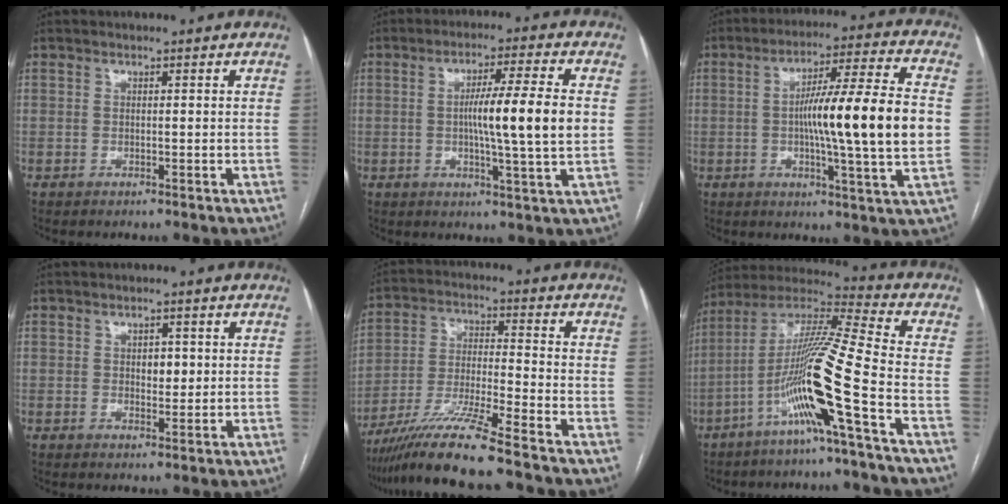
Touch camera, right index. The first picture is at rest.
{"total": 11.2, "force": [0.3, -0.6, 11.2], "torque": [-0.182, 0.001, 0.001]}
{"total": 17.3, "force": [-0.4, -0.1, 17.3], "torque": [-0.274, 0.004, -0.014]}
{"total": 2.6, "force": [0.5, 1.6, 2.0], "torque": [-0.025, 0.000, 0.009]}
{"total": 12.5, "force": [-10.0, -1.3, 7.4], "torque": [-0.142, -0.023, -0.184]}
{"total": 15.8, "force": [-6.1, -1.6, 14.5], "torque": [-0.282, -0.003, -0.122]}